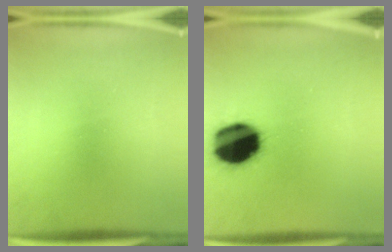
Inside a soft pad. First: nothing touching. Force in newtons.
{"total": 19.8}